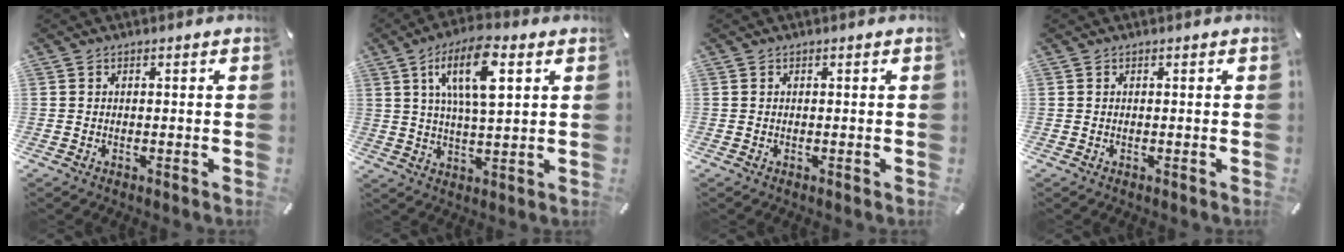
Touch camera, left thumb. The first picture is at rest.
{"total": 12.5, "force": [5.0, 4.4, 10.6], "torque": [-0.186, 0.004, 0.085]}
{"total": 0.0}
{"total": 0.0}